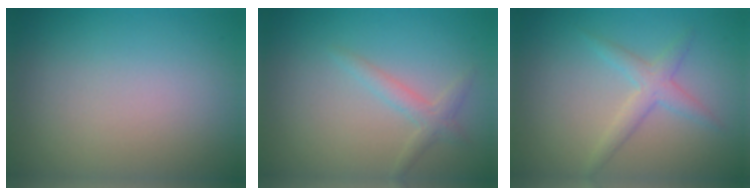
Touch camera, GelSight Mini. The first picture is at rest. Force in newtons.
{"total": 1.7, "press": 1.7, "slide": 0.0}
{"total": 2.2, "press": 2.2, "slide": 0.1}